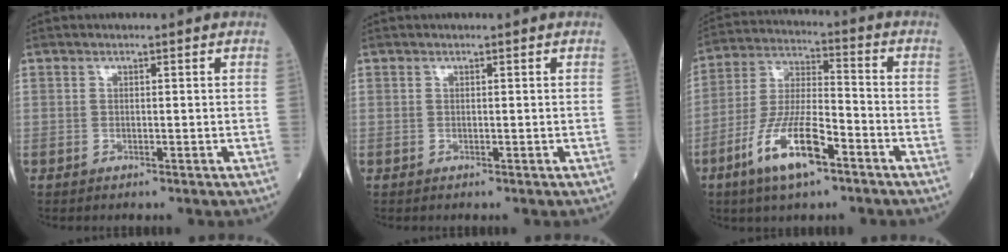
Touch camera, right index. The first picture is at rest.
{"total": 0.0}
{"total": 12.4, "force": [-6.5, 2.9, 10.1], "torque": [-0.209, -0.007, -0.122]}